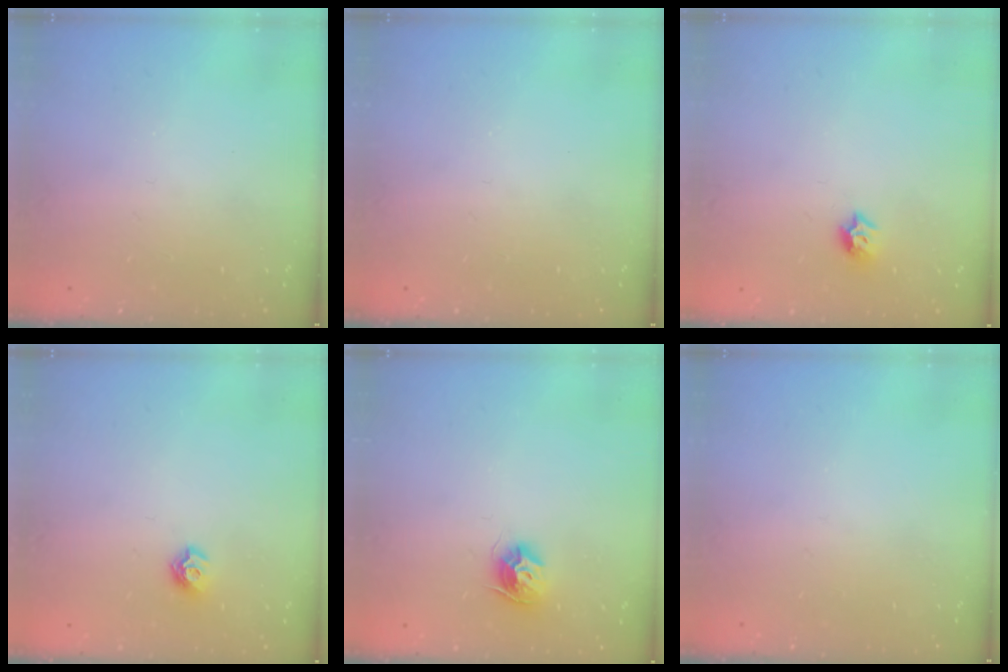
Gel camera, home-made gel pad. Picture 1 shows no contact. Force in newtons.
{"total": 0.0}
{"total": 6.3, "press": 6.3, "slide": 0.2}
{"total": 7.2, "press": 7.1, "slide": 0.7}
{"total": 8.8, "press": 8.8, "slide": 0.4}
{"total": 0.0}